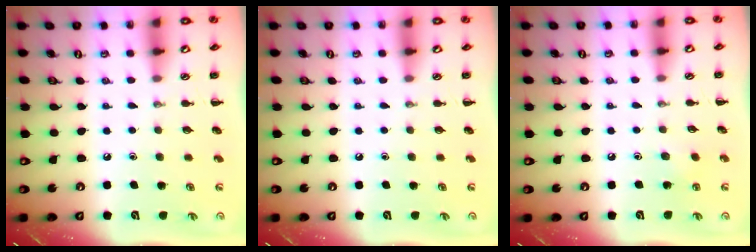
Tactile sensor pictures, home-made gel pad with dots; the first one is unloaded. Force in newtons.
{"total": 0.0}
{"total": 3.1, "press": 3.0, "slide": 0.8}